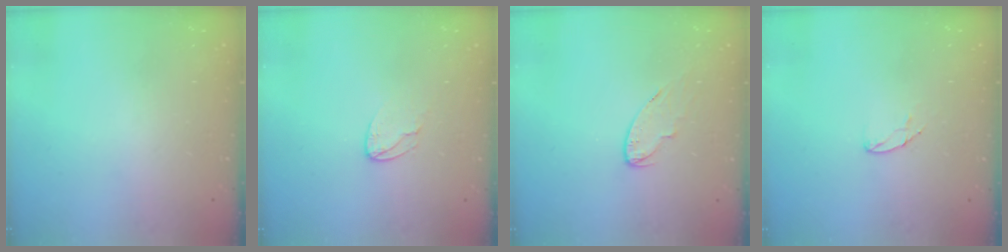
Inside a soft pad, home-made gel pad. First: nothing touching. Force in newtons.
{"total": 5.0, "press": 4.9, "slide": 0.4}
{"total": 5.3, "press": 5.3, "slide": 0.3}
{"total": 5.3, "press": 5.3, "slide": 0.4}